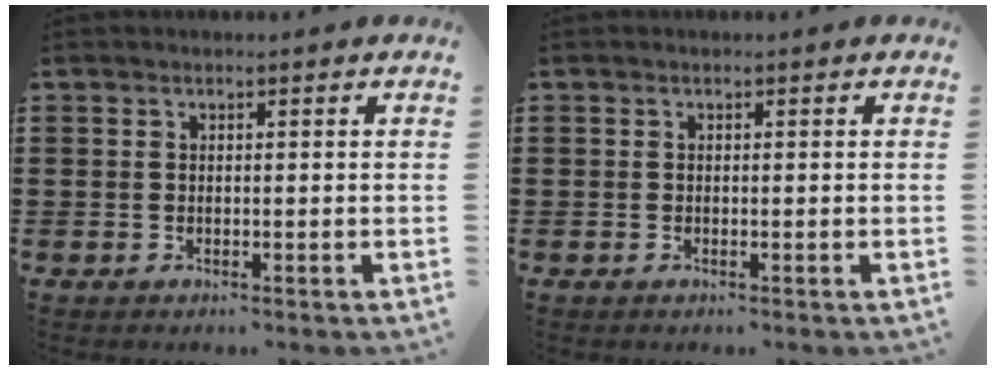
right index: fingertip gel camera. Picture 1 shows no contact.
{"total": 0.0}